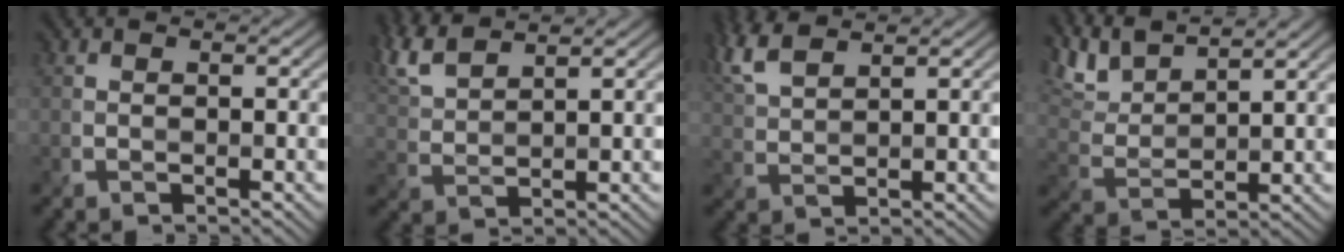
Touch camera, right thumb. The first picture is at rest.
{"total": 5.9, "force": [4.7, 1.3, 3.3], "torque": [-0.085, 0.019, 0.101]}
{"total": 5.9, "force": [4.3, 1.5, 3.7], "torque": [-0.098, 0.018, 0.092]}
{"total": 7.9, "force": [6.3, 1.9, 4.4], "torque": [-0.107, 0.011, 0.125]}